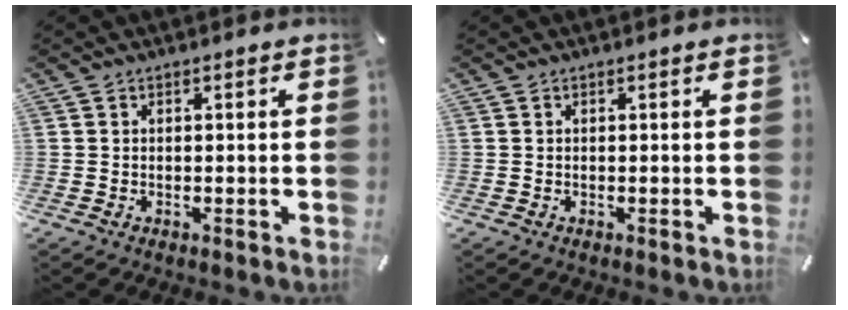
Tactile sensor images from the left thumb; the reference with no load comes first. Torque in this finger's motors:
{"motor_torque": [0.00, 0.00, -0.01, 0.00, 0.00]}